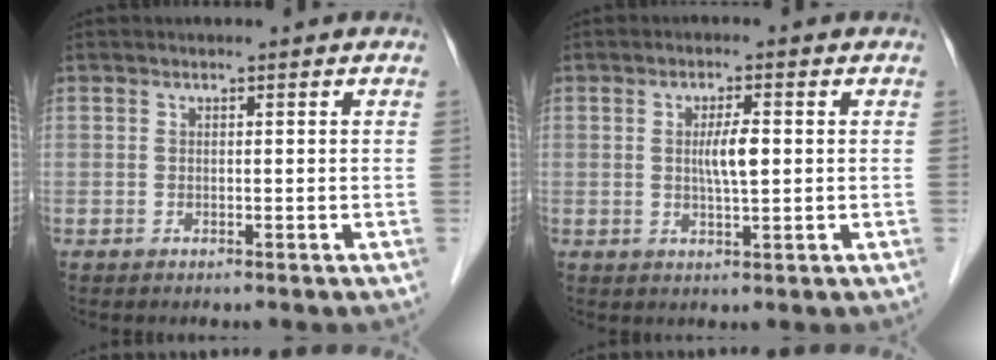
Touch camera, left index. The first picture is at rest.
{"total": 3.6, "force": [0.3, 0.5, 3.6], "torque": [-0.063, -0.001, 0.005]}